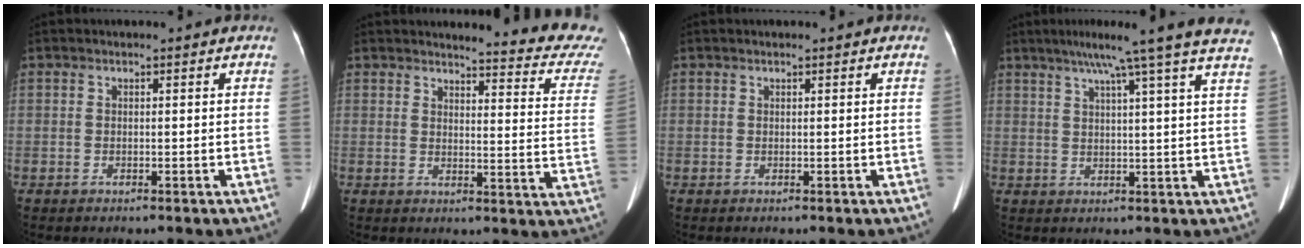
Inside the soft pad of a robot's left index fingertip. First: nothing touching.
{"total": 13.9, "force": [13.4, -0.2, 3.4], "torque": [-0.028, -0.105, 0.124]}
{"total": 0.0}
{"total": 16.3, "force": [13.3, -2.1, 9.3], "torque": [-0.145, -0.004, 0.159]}